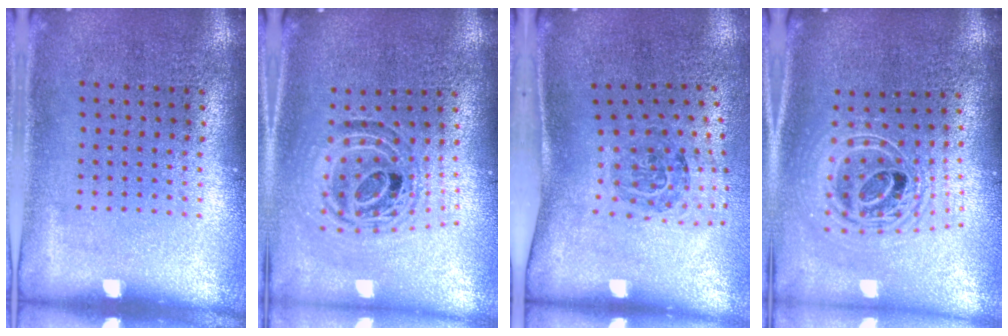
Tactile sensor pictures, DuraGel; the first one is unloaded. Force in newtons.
{"total": 1.1, "press": 1.0, "slide": 0.4}
{"total": 1.7, "press": 1.2, "slide": 1.2}
{"total": 2.4, "press": 1.8, "slide": 1.6}